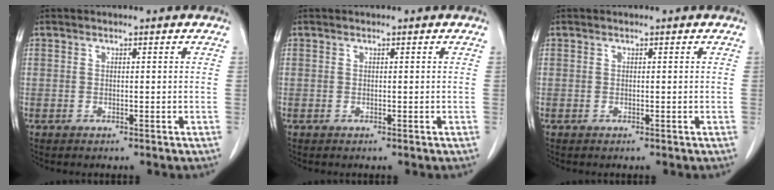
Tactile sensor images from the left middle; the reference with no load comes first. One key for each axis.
{"total": 0.0}
{"total": 0.0}